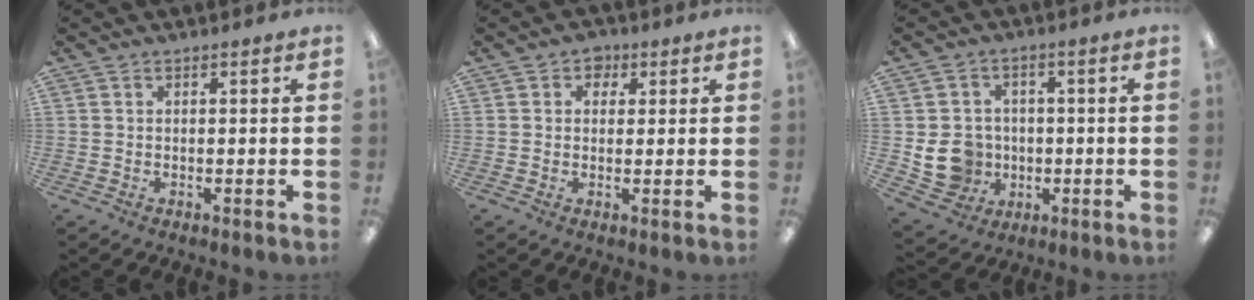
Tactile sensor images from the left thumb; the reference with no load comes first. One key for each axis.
{"total": 3.0, "fx": 1.4, "fy": 2.4, "fz": 1.1, "tx": -0.001, "ty": -0.002, "tz": 0.020}
{"total": 9.3, "fx": -1.1, "fy": 8.7, "fz": 3.1, "tx": -0.080, "ty": 0.011, "tz": -0.009}